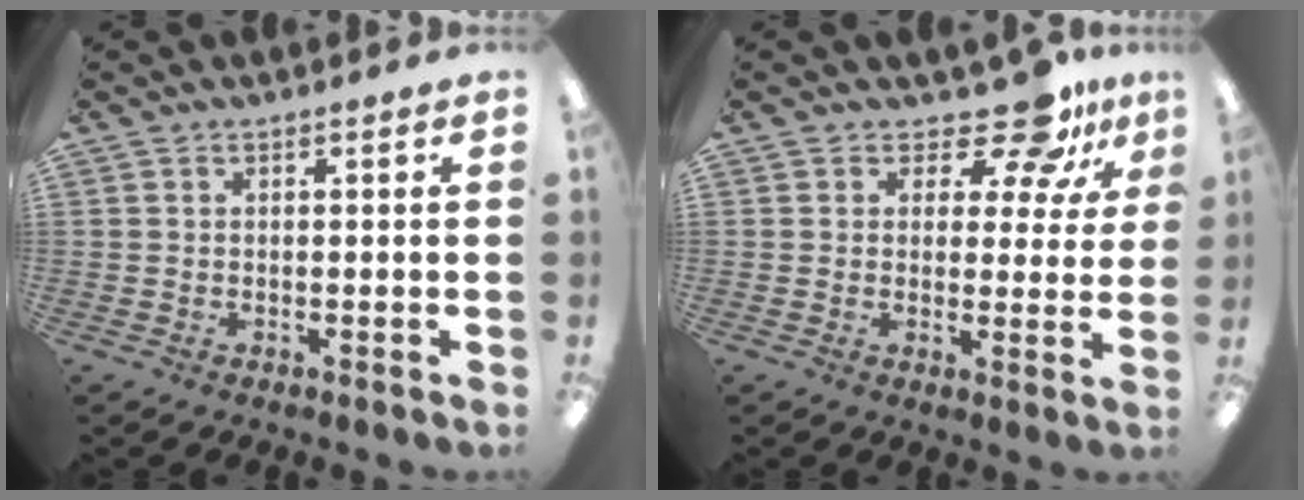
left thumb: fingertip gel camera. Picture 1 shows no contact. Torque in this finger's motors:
{"motor_torque": [0.58, 0.26, -0.20, -0.13, 0.07]}